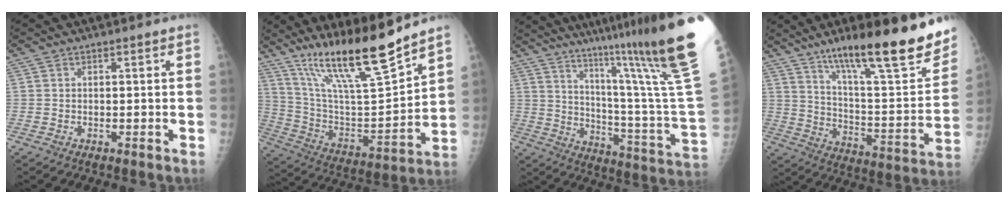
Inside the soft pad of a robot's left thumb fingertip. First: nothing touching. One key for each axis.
{"total": 20.7, "fx": 15.7, "fy": 2.1, "fz": 13.2, "tx": -0.204, "ty": -0.078, "tz": 0.289}
{"total": 33.8, "fx": 22.4, "fy": 1.8, "fz": 25.3, "tx": -0.291, "ty": -0.134, "tz": 0.320}
{"total": 26.8, "fx": 17.4, "fy": 5.3, "fz": 19.8, "tx": -0.269, "ty": -0.064, "tz": 0.274}